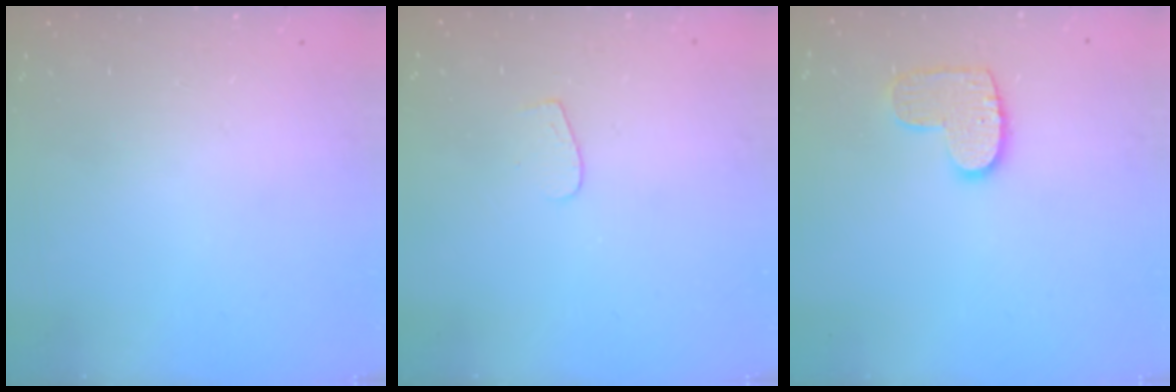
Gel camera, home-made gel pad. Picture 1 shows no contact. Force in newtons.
{"total": 3.9, "press": 3.9, "slide": 0.4}
{"total": 9.7, "press": 9.7, "slide": 0.3}